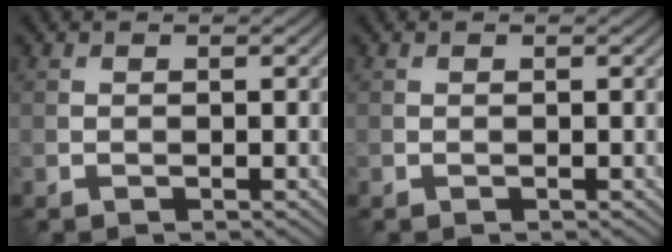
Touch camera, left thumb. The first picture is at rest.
{"total": 0.0}